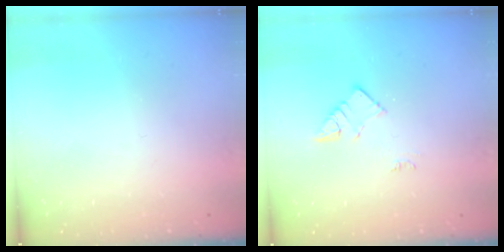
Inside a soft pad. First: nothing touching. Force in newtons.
{"total": 4.6, "press": 4.6, "slide": 0.3}